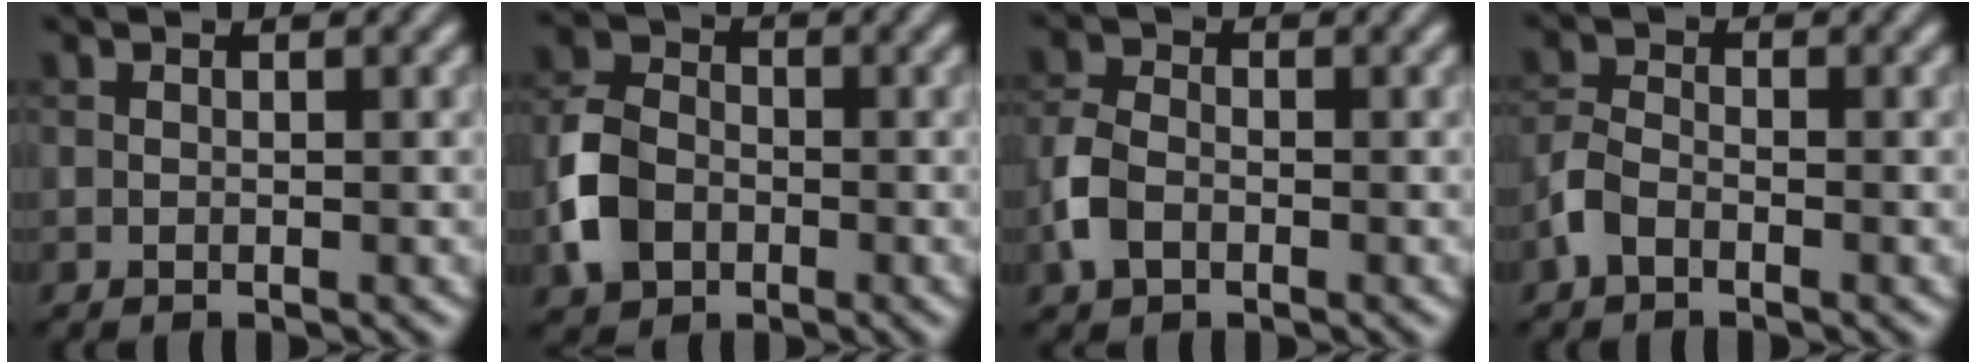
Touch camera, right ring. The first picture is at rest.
{"total": 5.7, "force": [-2.0, 4.4, 3.1], "torque": [-0.065, 0.004, -0.049]}
{"total": 3.7, "force": [-1.5, 2.5, 2.3], "torque": [-0.057, 0.003, -0.039]}
{"total": 2.6, "force": [-1.5, 1.4, 1.5], "torque": [-0.036, 0.005, -0.041]}